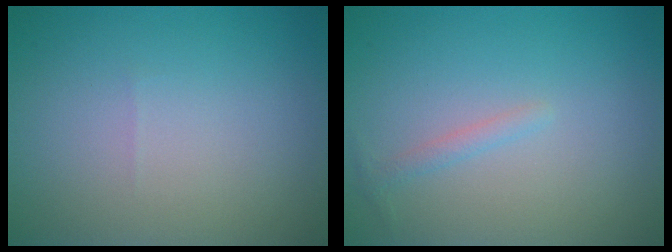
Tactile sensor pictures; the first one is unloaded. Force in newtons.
{"total": 0.9, "press": 0.9, "slide": 0.0}